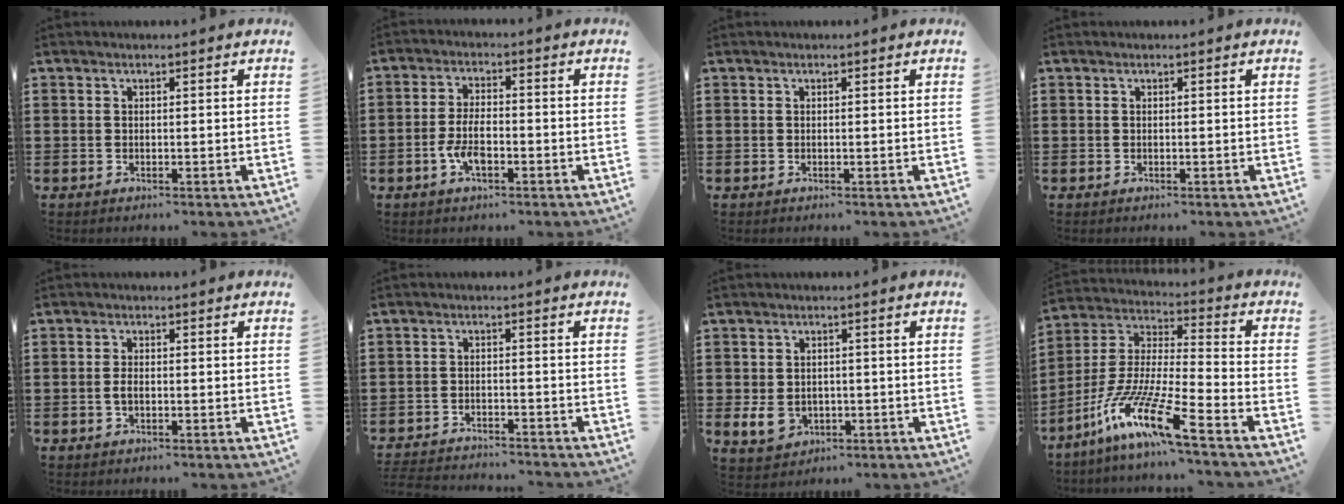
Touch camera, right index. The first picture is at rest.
{"total": 5.2, "force": [-1.9, 2.3, 4.2], "torque": [-0.099, -0.001, -0.042]}
{"total": 0.0}
{"total": 0.0}
{"total": 1.8, "force": [-0.4, 0.7, 1.5], "torque": [-0.038, -0.002, -0.010]}
{"total": 2.9, "force": [-2.9, -0.1, -0.1], "torque": [-0.004, -0.002, -0.062]}
{"total": 4.0, "force": [-1.1, 3.1, 2.2], "torque": [-0.059, -0.002, -0.023]}
{"total": 12.8, "force": [-9.4, 0.0, 8.6], "torque": [-0.193, -0.012, -0.190]}